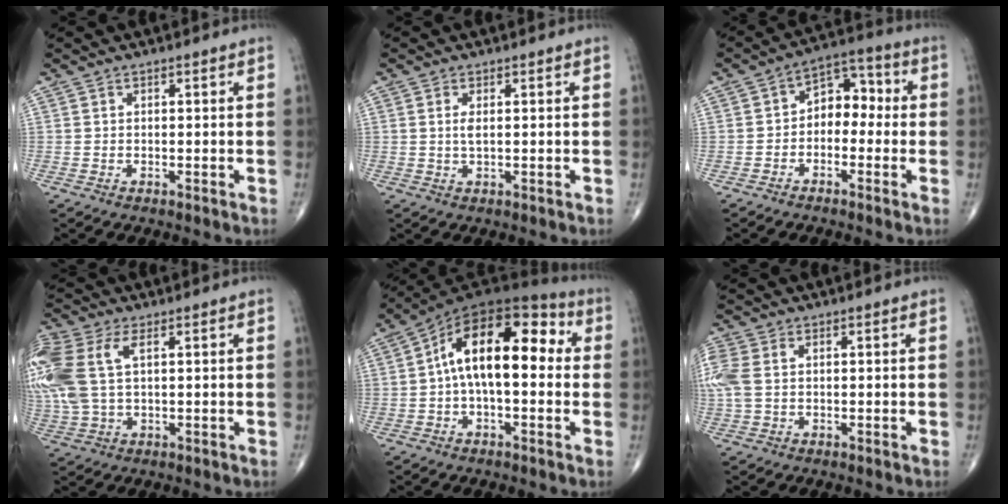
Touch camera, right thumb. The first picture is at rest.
{"total": 1.8, "force": [0.3, 0.5, 1.7], "torque": [-0.035, -0.007, 0.008]}
{"total": 7.5, "force": [-0.9, 5.2, 5.3], "torque": [-0.042, 0.036, -0.033]}
{"total": 15.1, "force": [3.7, 8.3, 12.0], "torque": [-0.326, 0.016, 0.074]}
{"total": 17.0, "force": [1.7, 8.4, 14.7], "torque": [-0.208, 0.044, 0.012]}
{"total": 6.3, "force": [0.9, 4.1, 4.8], "torque": [-0.156, 0.021, 0.023]}